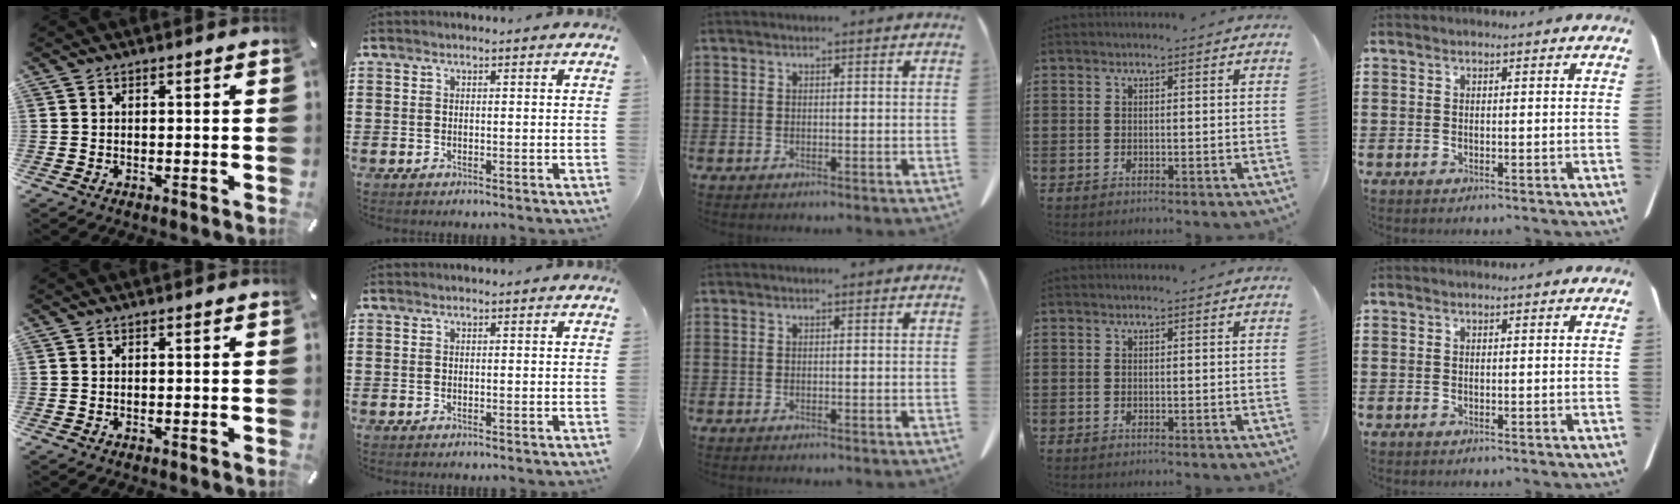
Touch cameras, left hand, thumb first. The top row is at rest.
{}